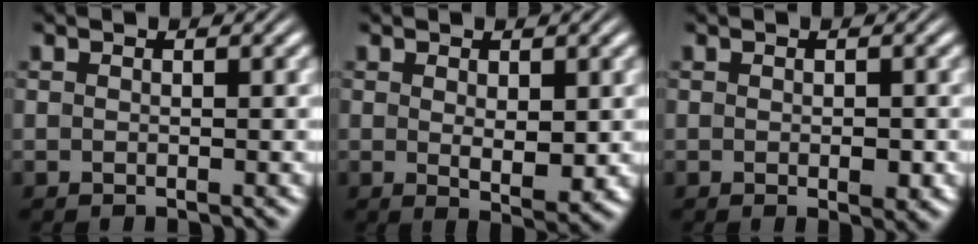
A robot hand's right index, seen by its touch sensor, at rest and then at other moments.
{"total": 2.5, "force": [0.0, 0.8, 2.4], "torque": [-0.035, -0.022, 0.010]}
{"total": 1.5, "force": [-0.3, 0.8, 1.2], "torque": [-0.018, -0.007, -0.005]}